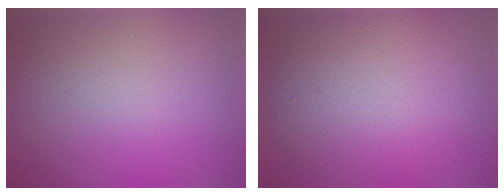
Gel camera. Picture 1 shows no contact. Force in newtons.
{"total": 8.3, "press": 8.3, "slide": 0.3}